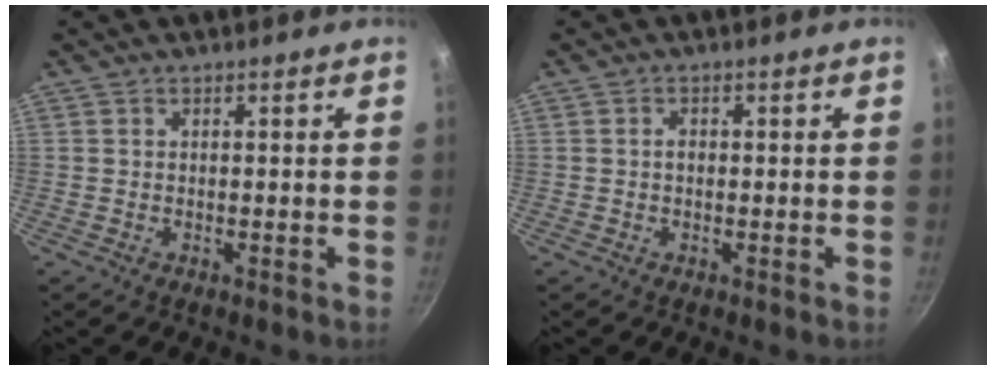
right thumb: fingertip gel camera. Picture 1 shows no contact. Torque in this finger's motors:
{"motor_torque": [0.12, 0.32, 0.45, 0.07, 0.03]}